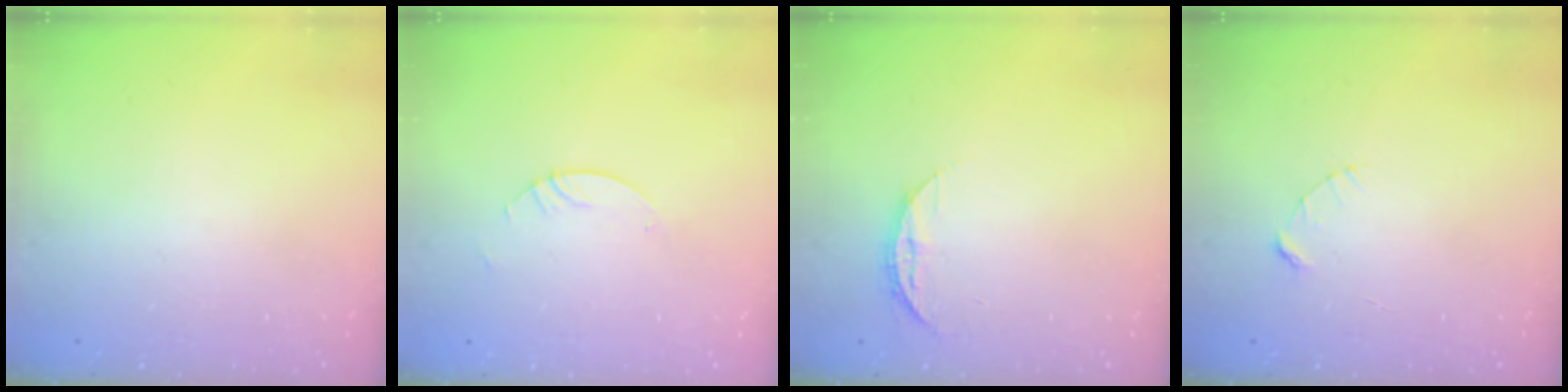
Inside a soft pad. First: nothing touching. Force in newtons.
{"total": 2.4, "press": 2.4, "slide": 0.2}
{"total": 7.3, "press": 7.3, "slide": 0.6}
{"total": 2.7, "press": 2.7, "slide": 0.3}